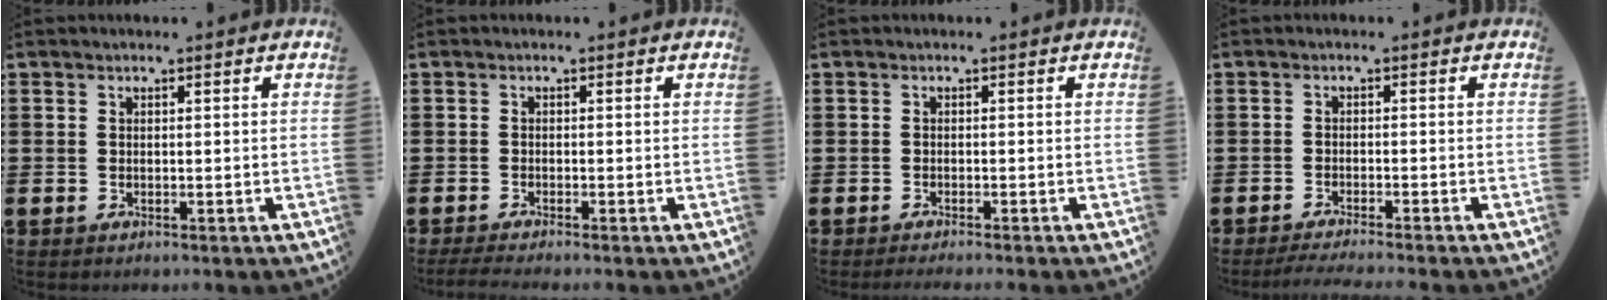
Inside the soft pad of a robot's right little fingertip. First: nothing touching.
{"total": 1.3, "force": [-0.9, 0.1, 0.9], "torque": [-0.015, -0.001, -0.016]}
{"total": 0.7, "force": [-0.6, -0.1, 0.4], "torque": [-0.004, -0.003, -0.012]}
{"total": 1.6, "force": [-1.4, -0.2, 0.7], "torque": [-0.010, 0.003, -0.026]}